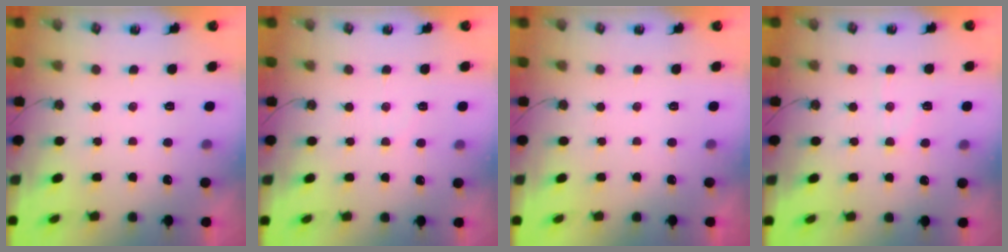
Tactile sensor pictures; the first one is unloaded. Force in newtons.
{"total": 4.6, "press": 4.6, "slide": 0.5}
{"total": 0.0}
{"total": 7.9, "press": 7.9, "slide": 0.6}